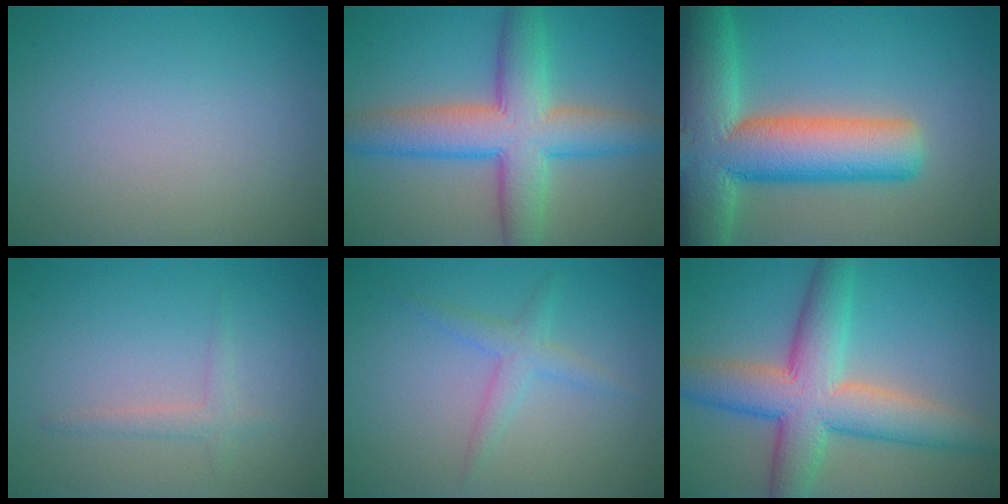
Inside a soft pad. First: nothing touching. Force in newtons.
{"total": 8.7, "press": 8.7, "slide": 0.4}
{"total": 13.2, "press": 13.2, "slide": 0.9}
{"total": 1.3, "press": 1.3, "slide": 0.0}
{"total": 2.0, "press": 2.0, "slide": 0.1}
{"total": 9.0, "press": 9.0, "slide": 0.4}